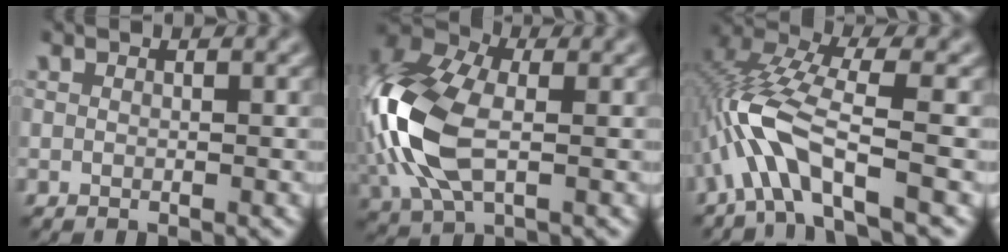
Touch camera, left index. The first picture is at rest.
{"total": 11.5, "force": [-1.4, 6.7, 9.3], "torque": [-0.236, 0.005, -0.041]}
{"total": 6.1, "force": [-2.9, 1.2, 5.2], "torque": [-0.115, 0.014, -0.063]}